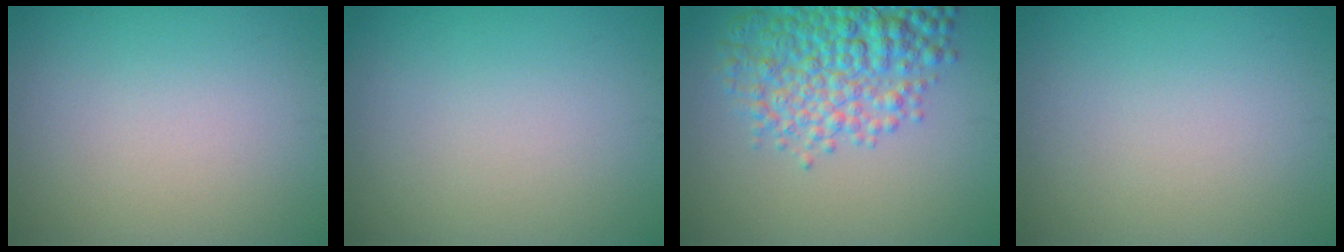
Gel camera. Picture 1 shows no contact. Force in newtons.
{"total": 0.0}
{"total": 7.2, "press": 7.2, "slide": 0.2}
{"total": 0.0}